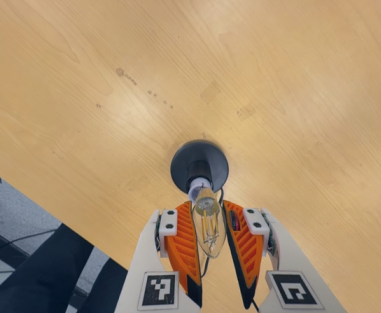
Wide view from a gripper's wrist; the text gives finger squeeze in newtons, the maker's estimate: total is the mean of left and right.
{"total": 11.3, "left": 10.6, "right": 12.0}